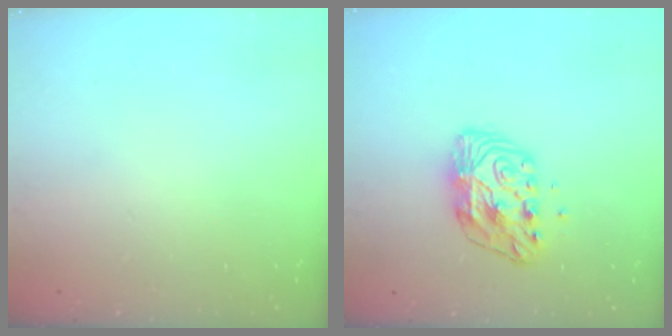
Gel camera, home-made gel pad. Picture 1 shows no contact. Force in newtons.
{"total": 9.7, "press": 9.7, "slide": 0.9}